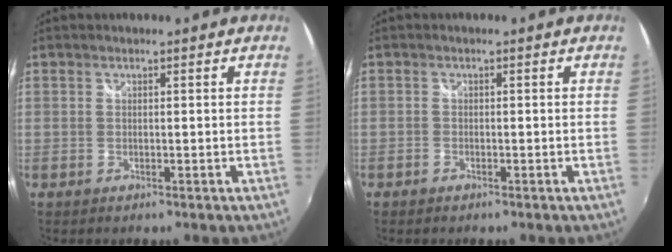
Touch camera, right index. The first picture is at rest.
{"total": 1.1, "force": [-1.0, 0.6, 0.1], "torque": [-0.006, -0.002, -0.020]}